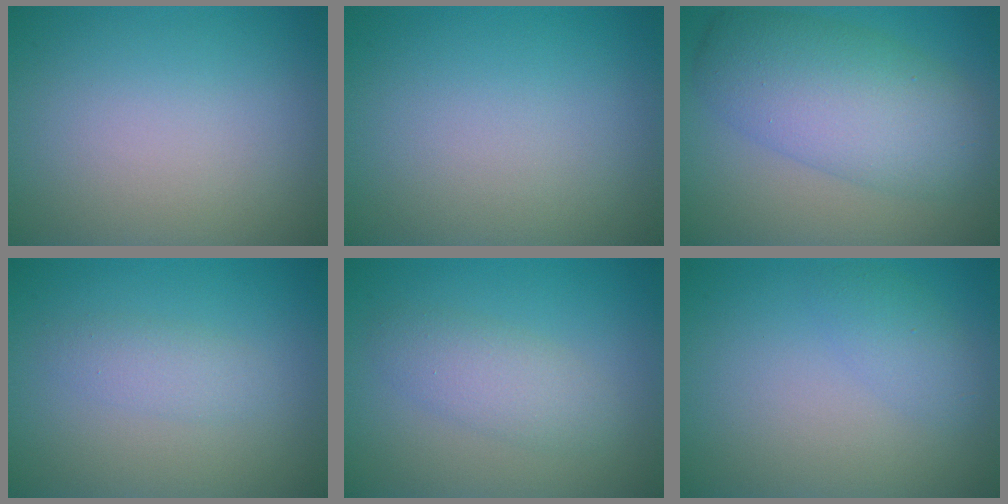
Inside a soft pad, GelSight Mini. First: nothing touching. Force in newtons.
{"total": 0.0}
{"total": 7.8, "press": 7.8, "slide": 0.1}
{"total": 1.7, "press": 1.7, "slide": 0.0}
{"total": 2.6, "press": 2.6, "slide": 0.0}
{"total": 1.7, "press": 1.7, "slide": 0.0}